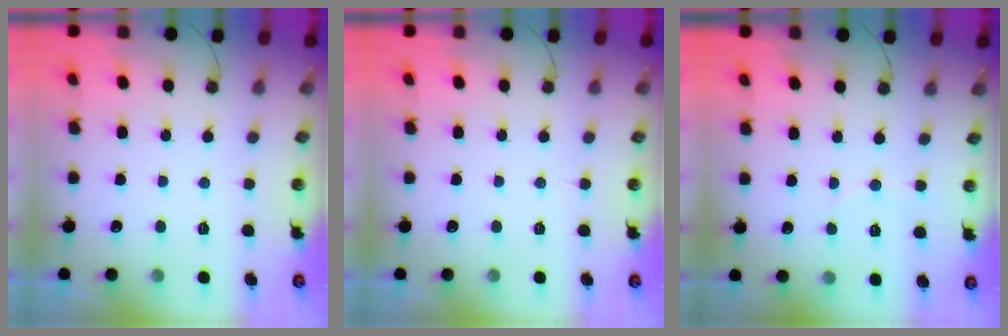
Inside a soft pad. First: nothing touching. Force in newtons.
{"total": 0.0}
{"total": 3.1, "press": 3.1, "slide": 0.3}